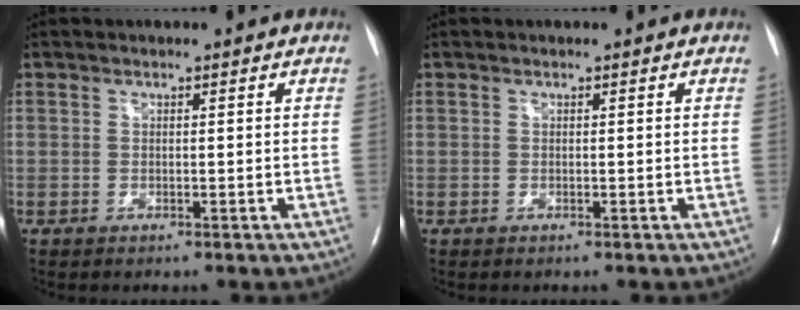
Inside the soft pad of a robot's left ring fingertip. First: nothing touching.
{"total": 0.0}